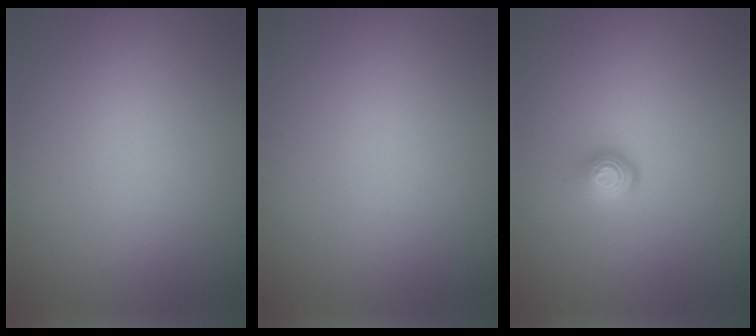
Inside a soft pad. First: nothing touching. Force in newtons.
{"total": 0.0}
{"total": 1.8, "press": 1.1, "slide": 1.4}